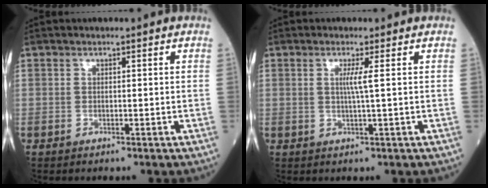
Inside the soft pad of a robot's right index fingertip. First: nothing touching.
{"total": 2.2, "force": [0.4, -0.7, 2.1], "torque": [-0.044, -0.003, 0.007]}